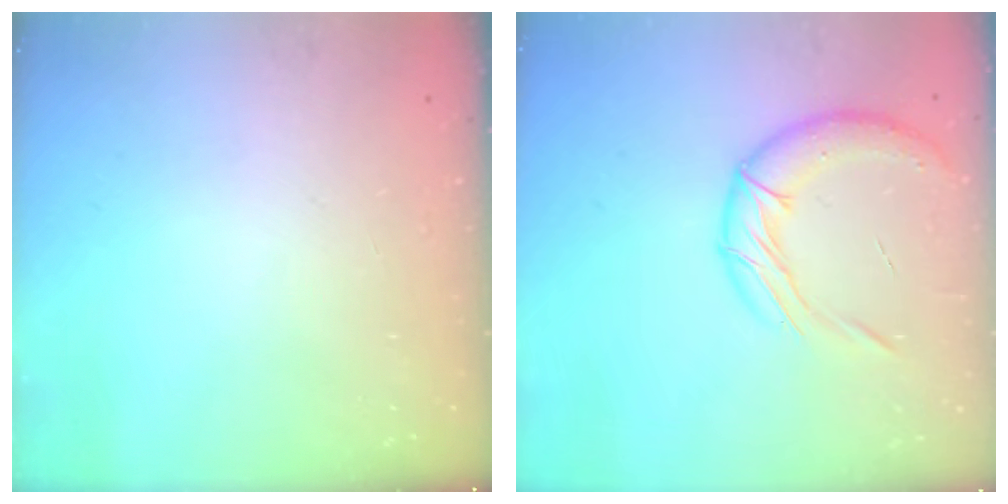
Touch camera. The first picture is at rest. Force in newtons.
{"total": 14.7, "press": 14.5, "slide": 2.0}